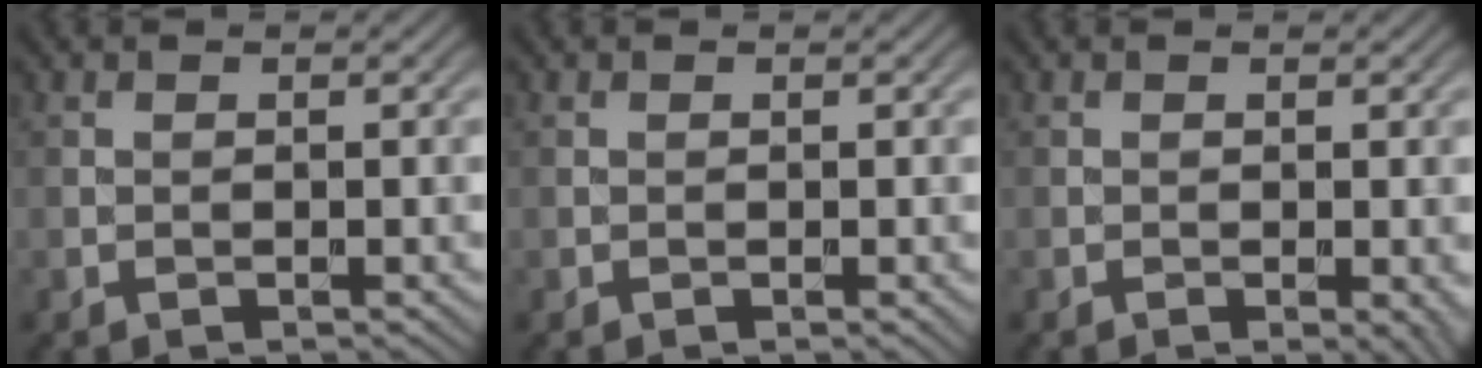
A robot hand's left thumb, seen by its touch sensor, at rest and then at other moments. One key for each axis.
{"total": 0.0}
{"total": 1.0, "fx": -0.2, "fy": 0.2, "fz": 1.0, "tx": -0.011, "ty": -0.004, "tz": -0.004}